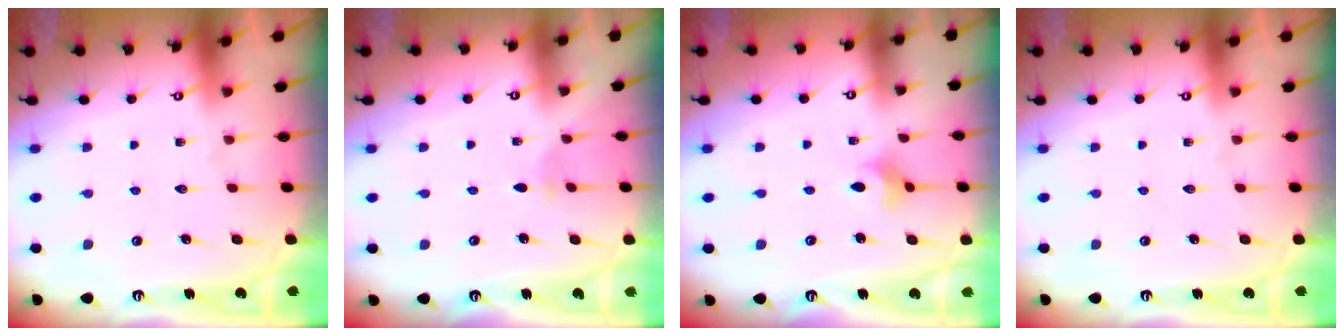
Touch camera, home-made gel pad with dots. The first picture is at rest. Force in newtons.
{"total": 1.4, "press": 1.4, "slide": 0.3}
{"total": 2.8, "press": 2.7, "slide": 0.7}
{"total": 0.0}